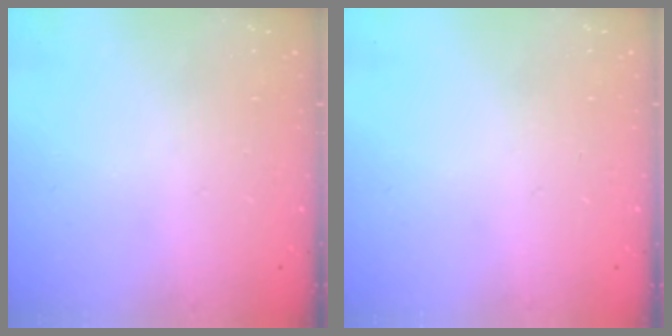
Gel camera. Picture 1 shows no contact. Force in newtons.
{"total": 0.0}